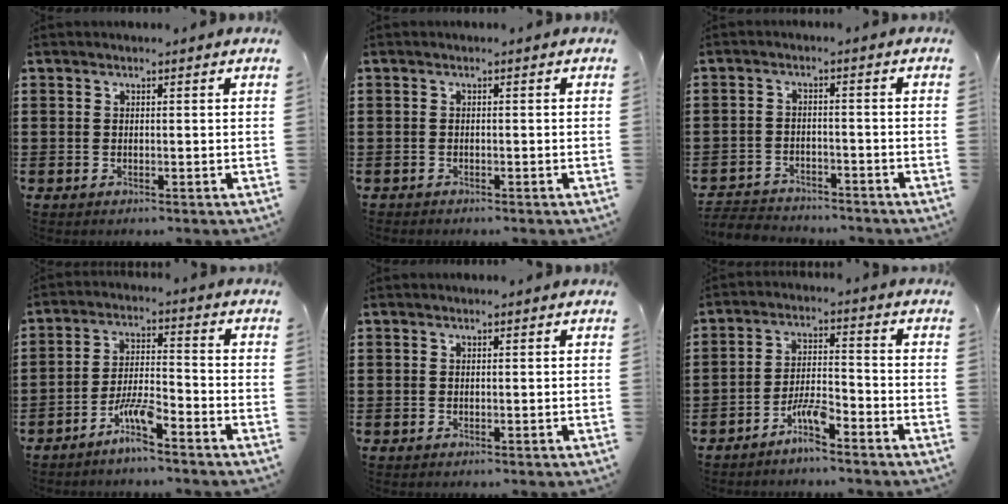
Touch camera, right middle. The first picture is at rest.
{"total": 1.0, "force": [-0.9, 0.3, -0.1], "torque": [0.001, 0.001, -0.021]}
{"total": 3.6, "force": [-3.5, 0.7, -0.2], "torque": [-0.003, 0.000, -0.077]}
{"total": 5.9, "force": [-4.3, 0.6, 4.0], "torque": [-0.088, -0.005, -0.083]}
{"total": 0.0}
{"total": 5.1, "force": [-4.0, 0.6, 3.1], "torque": [-0.076, -0.002, -0.079]}